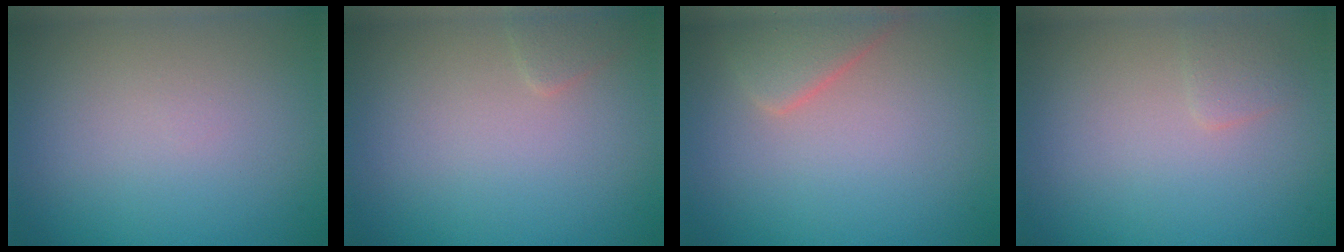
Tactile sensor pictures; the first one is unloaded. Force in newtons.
{"total": 0.9, "press": 0.9, "slide": 0.1}
{"total": 2.8, "press": 2.8, "slide": 0.2}
{"total": 1.0, "press": 1.0, "slide": 0.0}